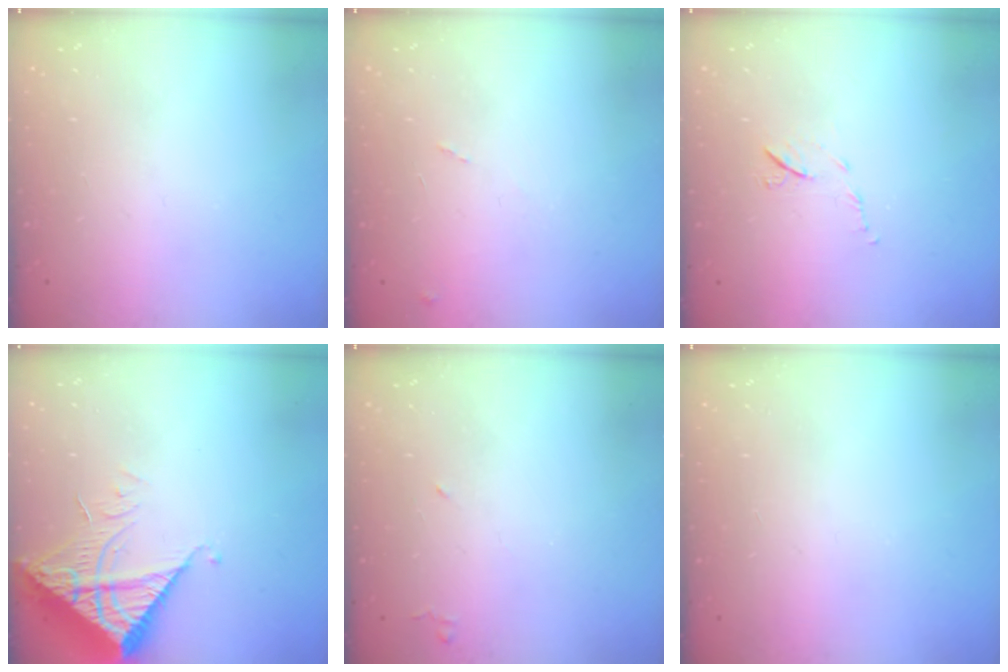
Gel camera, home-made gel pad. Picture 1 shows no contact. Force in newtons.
{"total": 6.8, "press": 6.8, "slide": 0.6}
{"total": 7.0, "press": 7.0, "slide": 0.7}
{"total": 9.1, "press": 9.1, "slide": 0.9}
{"total": 4.0, "press": 3.9, "slide": 0.7}
{"total": 0.0}